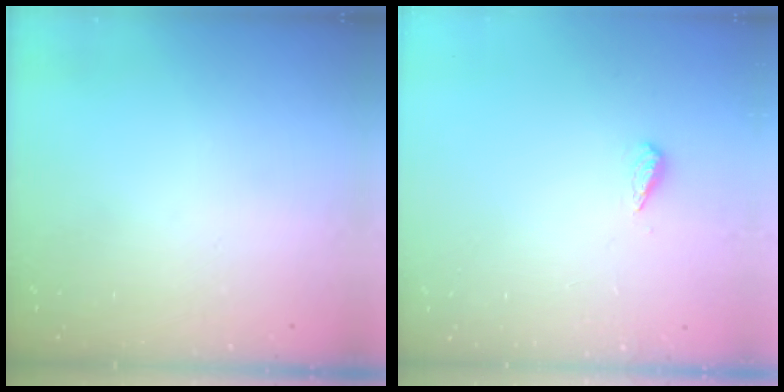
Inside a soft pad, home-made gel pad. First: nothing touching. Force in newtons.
{"total": 2.7, "press": 2.6, "slide": 0.4}